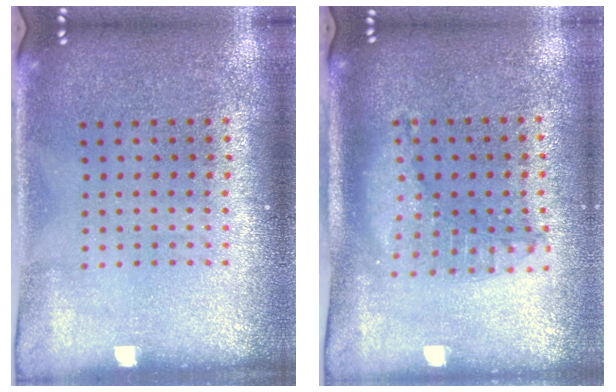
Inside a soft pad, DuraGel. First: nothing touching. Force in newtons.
{"total": 1.3, "press": 1.3, "slide": 0.2}